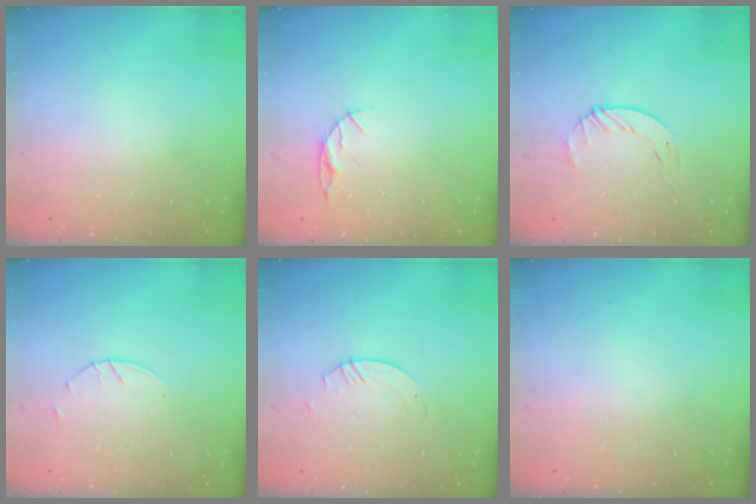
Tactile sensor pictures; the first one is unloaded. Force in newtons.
{"total": 5.1, "press": 5.1, "slide": 0.5}
{"total": 3.4, "press": 3.4, "slide": 0.4}
{"total": 1.7, "press": 1.7, "slide": 0.3}
{"total": 1.1, "press": 1.1, "slide": 0.1}
{"total": 0.0}